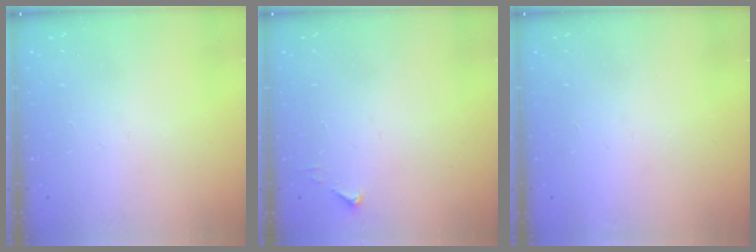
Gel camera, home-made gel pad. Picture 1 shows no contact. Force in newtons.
{"total": 2.5, "press": 2.5, "slide": 0.3}
{"total": 1.7, "press": 1.6, "slide": 0.1}